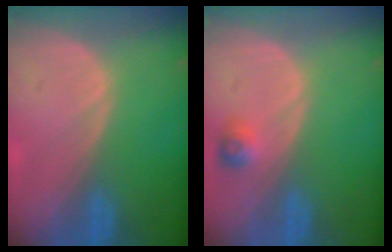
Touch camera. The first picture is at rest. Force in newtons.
{"total": 2.5, "press": 2.3, "slide": 1.0}